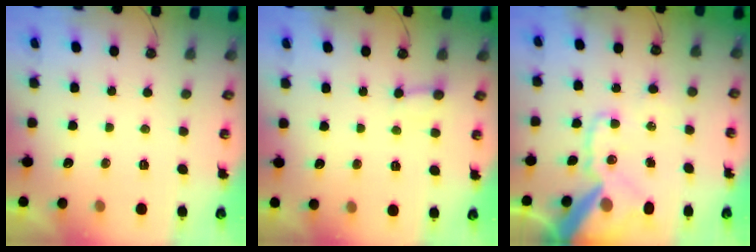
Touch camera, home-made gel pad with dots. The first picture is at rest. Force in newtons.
{"total": 5.0, "press": 5.0, "slide": 0.4}
{"total": 19.1, "press": 18.9, "slide": 2.6}